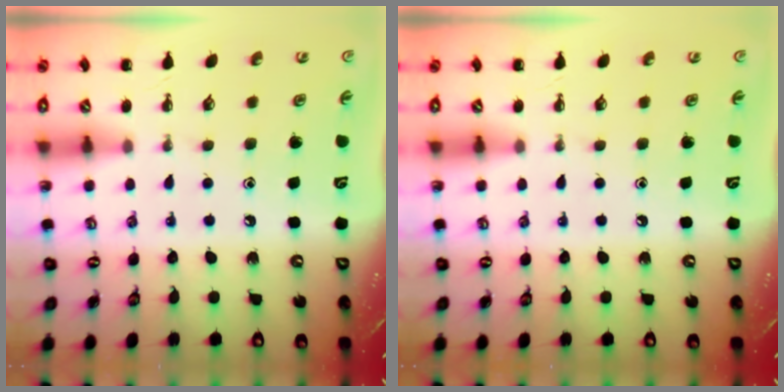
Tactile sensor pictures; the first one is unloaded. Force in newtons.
{"total": 0.0}